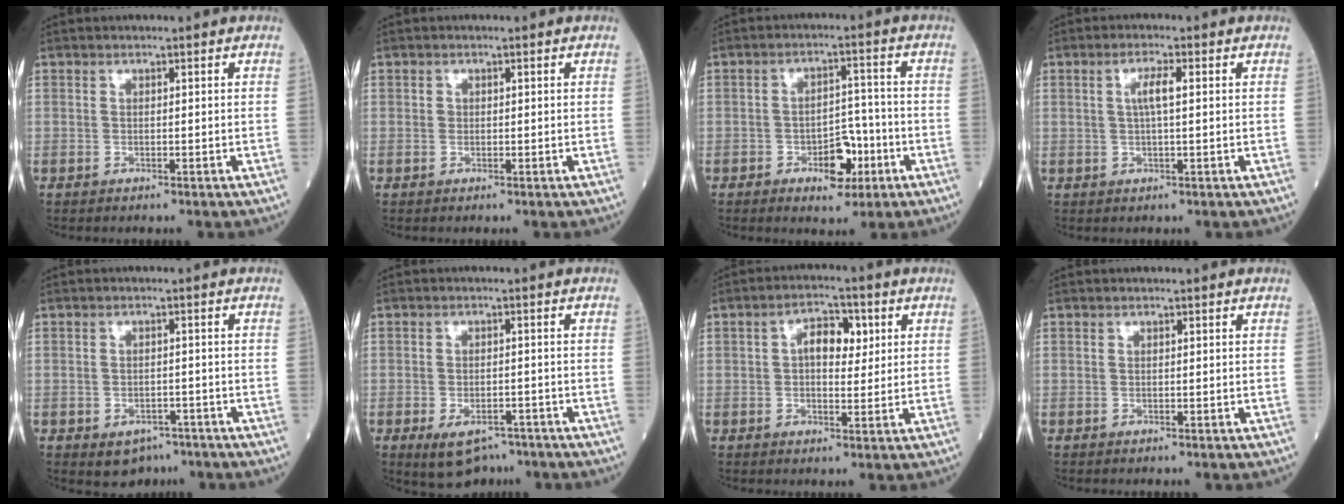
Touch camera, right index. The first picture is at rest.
{"total": 0.6, "force": [0.1, 0.6, 0.2], "torque": [0.001, 0.002, 0.001]}
{"total": 6.3, "force": [-2.8, 3.1, 4.7], "torque": [-0.066, 0.009, -0.041]}
{"total": 3.0, "force": [0.6, 0.2, 3.0], "torque": [-0.057, 0.004, 0.010]}
{"total": 3.8, "force": [-2.3, 2.6, 1.6], "torque": [-0.017, 0.005, -0.022]}
{"total": 6.3, "force": [-4.2, 3.2, 3.5], "torque": [-0.054, -0.001, -0.059]}
{"total": 5.6, "force": [1.3, 3.0, 4.6], "torque": [-0.075, 0.016, 0.020]}
{"total": 0.0}